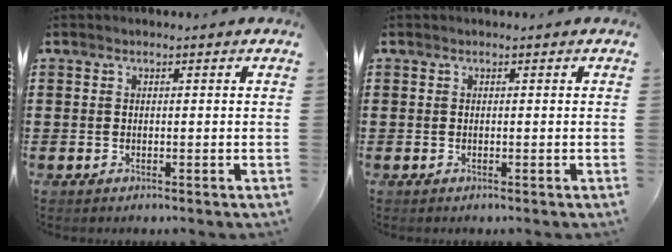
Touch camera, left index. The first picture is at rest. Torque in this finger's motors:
{"motor_torque": [0.07, -0.04, 0.00, 0.01]}